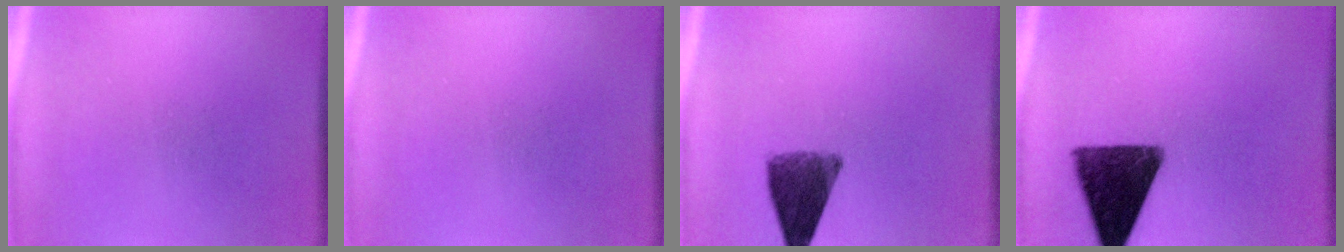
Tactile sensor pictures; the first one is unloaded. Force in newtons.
{"total": 0.0}
{"total": 8.7}
{"total": 13.9}